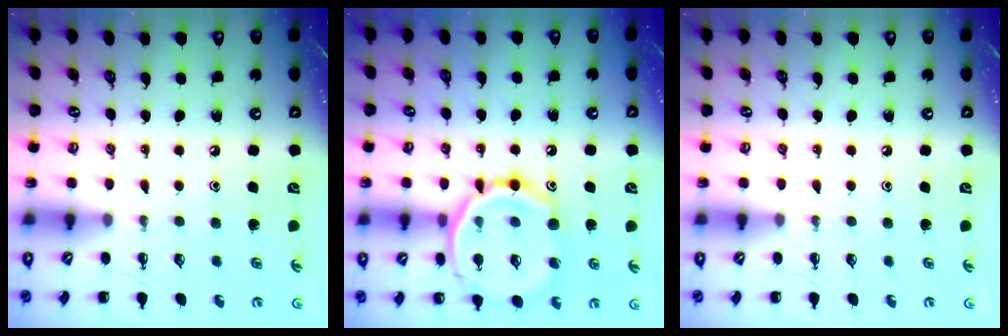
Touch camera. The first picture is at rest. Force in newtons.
{"total": 17.6, "press": 17.5, "slide": 1.6}
{"total": 0.0}